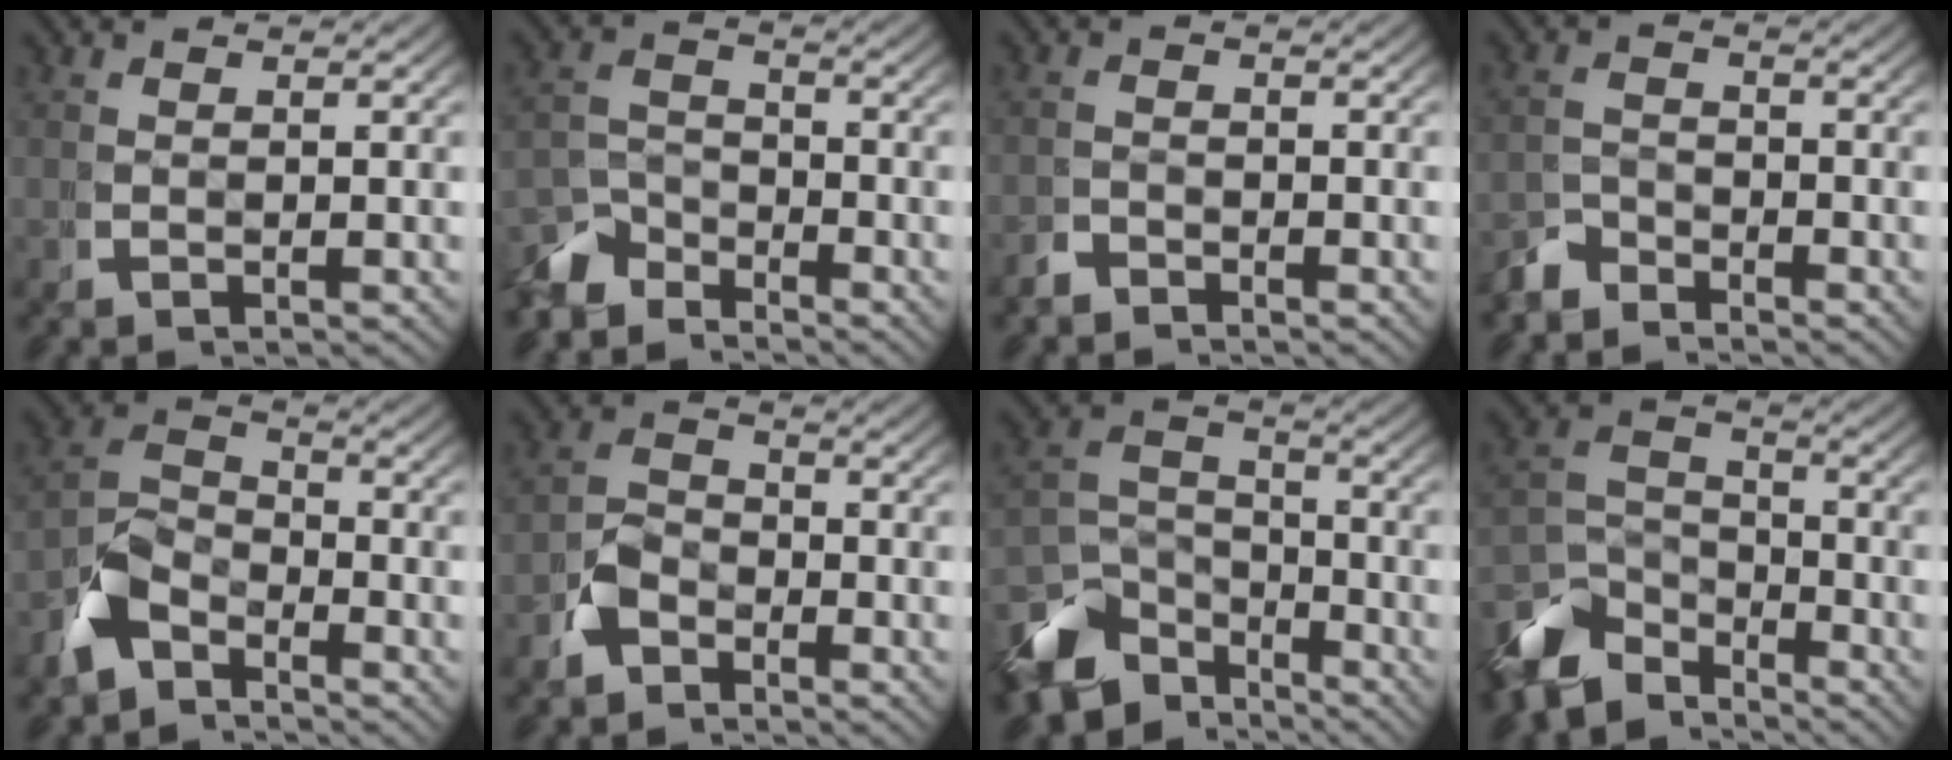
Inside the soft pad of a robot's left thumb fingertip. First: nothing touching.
{"total": 4.9, "force": [-3.8, 2.5, 1.7], "torque": [-0.013, -0.015, -0.068]}
{"total": 1.7, "force": [-1.6, 0.4, -0.1], "torque": [0.010, -0.009, -0.033]}
{"total": 2.9, "force": [-2.8, 0.9, 0.1], "torque": [0.007, -0.011, -0.054]}
{"total": 5.3, "force": [-2.4, 3.6, 3.0], "torque": [-0.057, -0.011, -0.046]}
{"total": 3.5, "force": [-2.0, 2.4, 1.5], "torque": [-0.027, -0.009, -0.036]}
{"total": 10.6, "force": [-4.9, 7.1, 6.1], "torque": [-0.108, -0.036, -0.076]}
{"total": 8.7, "force": [-4.6, 5.4, 5.0], "torque": [-0.086, -0.029, -0.075]}